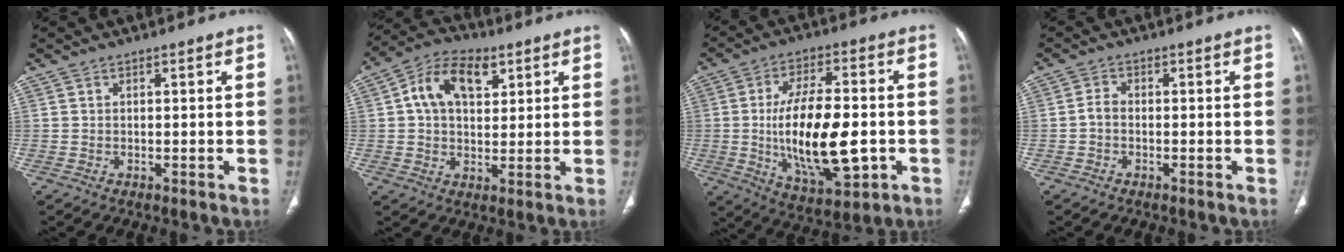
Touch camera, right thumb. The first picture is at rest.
{"total": 11.7, "force": [4.1, 7.5, 8.0], "torque": [-0.113, 0.009, 0.064]}
{"total": 19.4, "force": [-2.6, 8.7, 17.1], "torque": [-0.280, 0.007, -0.030]}
{"total": 1.9, "force": [-0.6, 1.2, 1.3], "torque": [-0.023, 0.007, -0.018]}